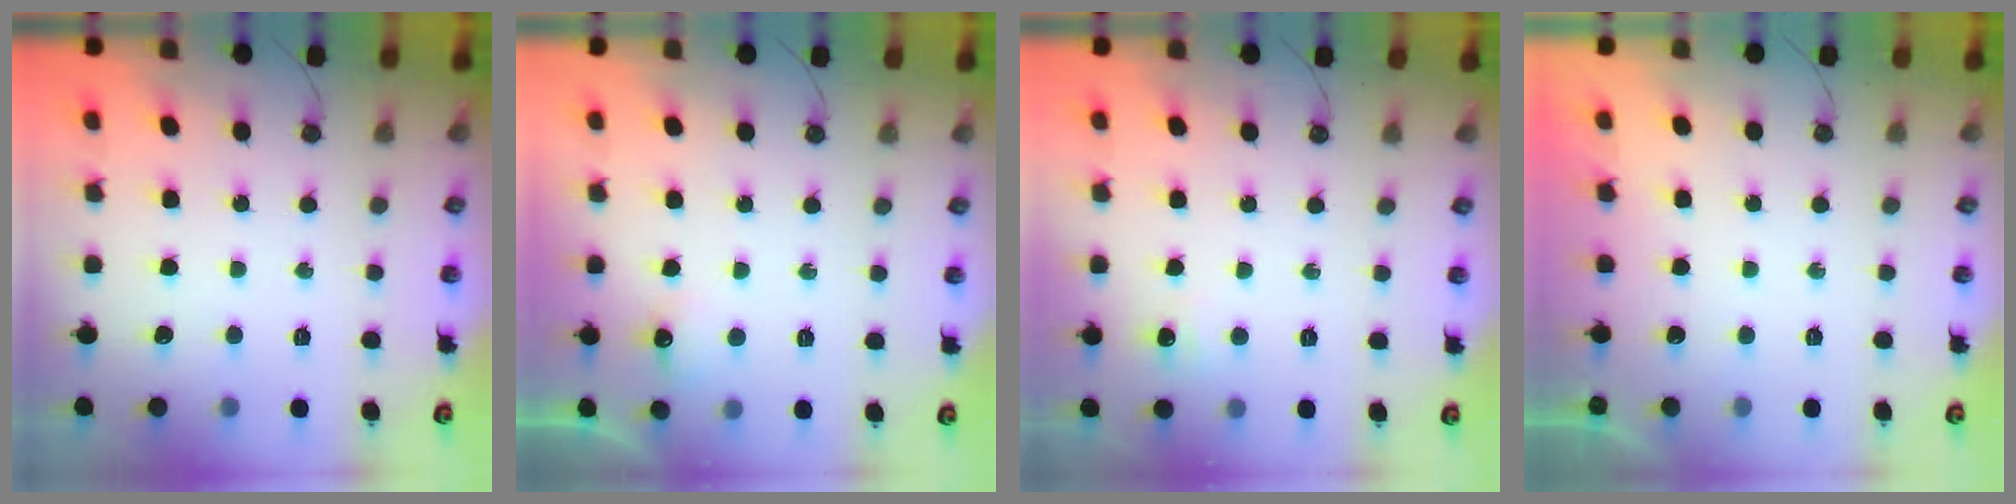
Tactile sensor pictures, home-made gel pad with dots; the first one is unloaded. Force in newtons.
{"total": 5.7, "press": 5.5, "slide": 1.1}
{"total": 4.7, "press": 4.7, "slide": 0.3}
{"total": 0.0}